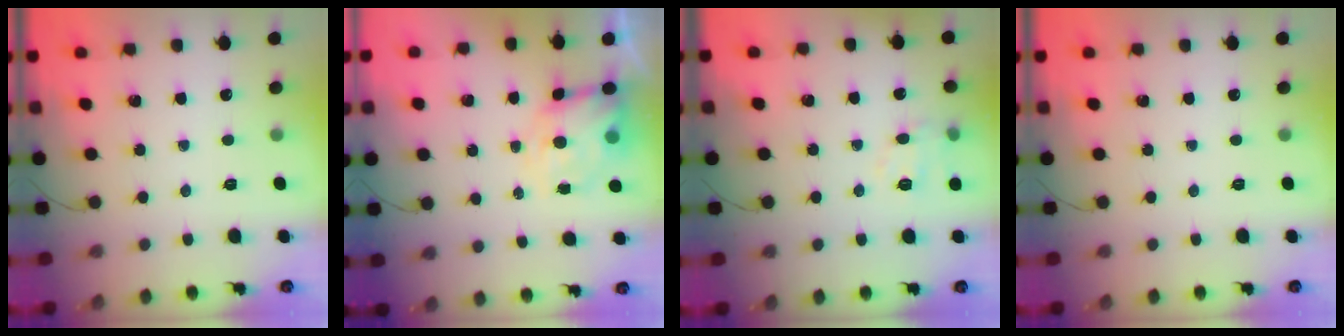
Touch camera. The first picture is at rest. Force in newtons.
{"total": 6.6, "press": 6.3, "slide": 2.0}
{"total": 8.9, "press": 8.8, "slide": 1.4}
{"total": 0.0}